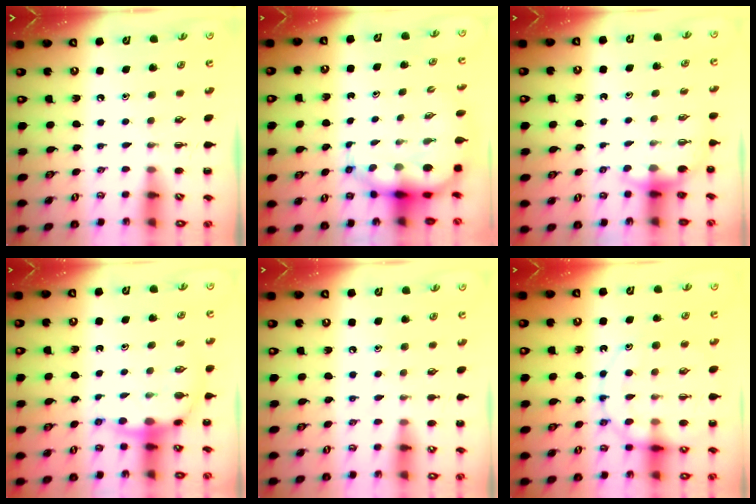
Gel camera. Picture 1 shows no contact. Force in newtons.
{"total": 8.7, "press": 8.3, "slide": 2.5}
{"total": 4.2, "press": 4.1, "slide": 0.8}
{"total": 7.4, "press": 7.4, "slide": 0.7}
{"total": 6.3, "press": 6.0, "slide": 1.8}
{"total": 14.2, "press": 14.1, "slide": 1.2}